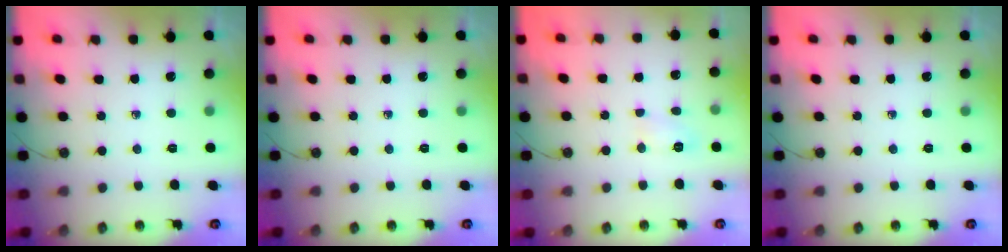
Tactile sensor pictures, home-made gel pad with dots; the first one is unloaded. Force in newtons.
{"total": 0.0}
{"total": 6.2, "press": 6.2, "slide": 0.5}
{"total": 0.0}